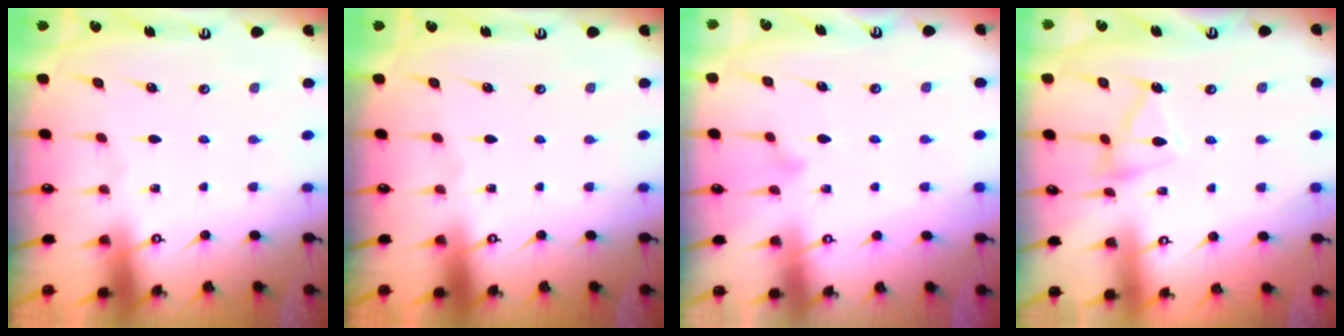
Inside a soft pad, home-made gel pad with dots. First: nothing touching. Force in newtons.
{"total": 0.0}
{"total": 9.7, "press": 9.7, "slide": 0.3}
{"total": 10.3, "press": 10.3, "slide": 0.8}